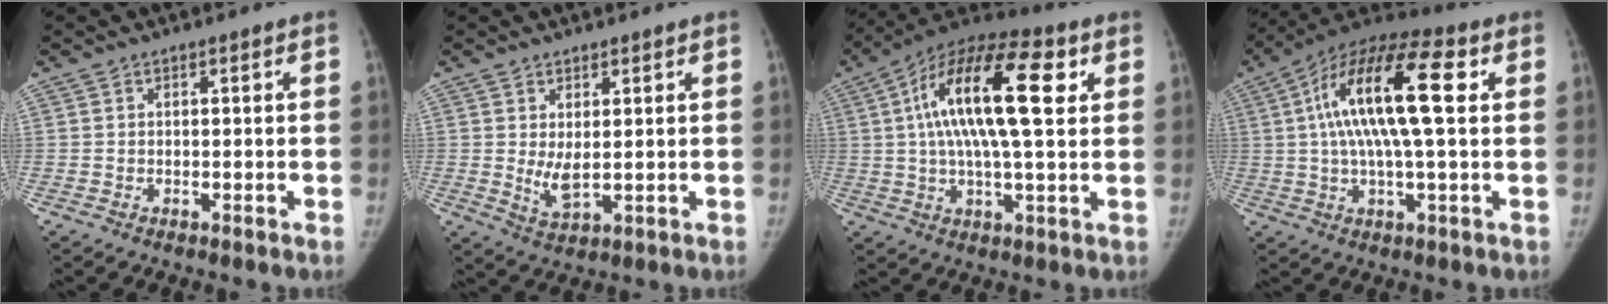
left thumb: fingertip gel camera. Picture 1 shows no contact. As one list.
[{"total": 4.0, "force": [0.6, 1.6, 3.6], "torque": [-0.062, -0.017, 0.021]}, {"total": 20.2, "force": [5.1, 6.8, 18.3], "torque": [-0.312, 0.011, 0.073]}, {"total": 18.7, "force": [3.8, 5.4, 17.5], "torque": [-0.318, 0.020, 0.052]}]